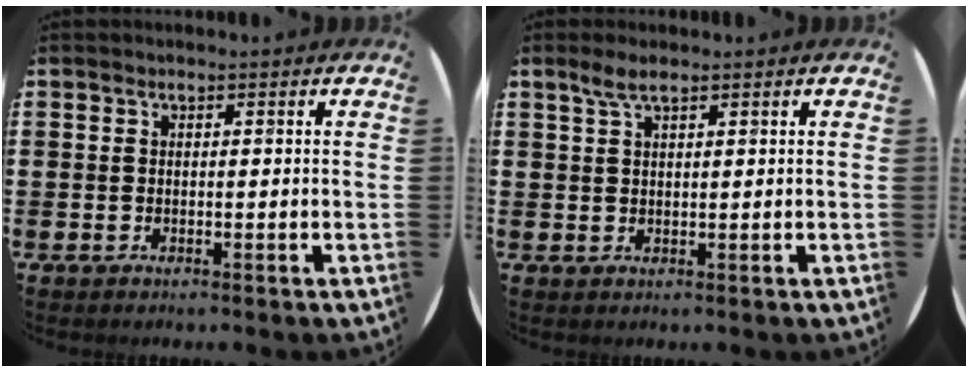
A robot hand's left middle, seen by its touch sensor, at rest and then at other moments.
{"total": 2.4, "force": [1.7, 0.4, 1.6], "torque": [-0.033, 0.006, 0.030]}